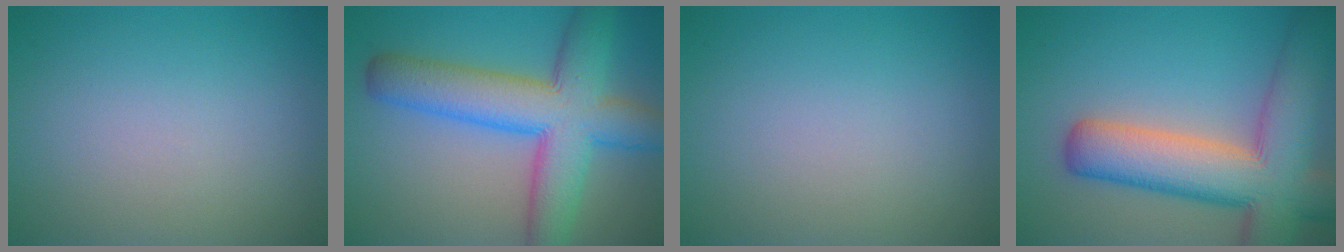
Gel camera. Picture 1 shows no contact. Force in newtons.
{"total": 9.7, "press": 9.7, "slide": 0.2}
{"total": 0.0}
{"total": 11.2, "press": 11.2, "slide": 0.8}